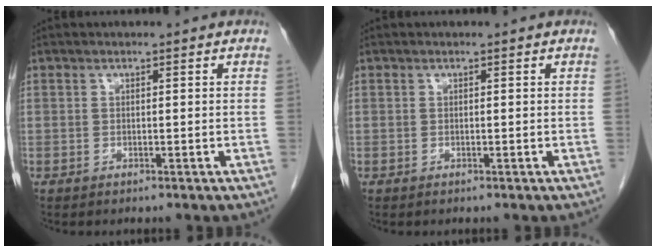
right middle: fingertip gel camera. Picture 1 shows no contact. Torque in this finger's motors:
{"motor_torque": [0.57, -0.36, 0.04, 0.00]}